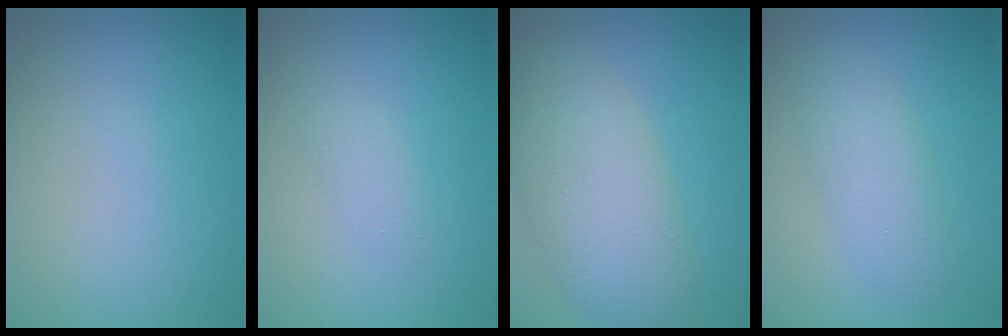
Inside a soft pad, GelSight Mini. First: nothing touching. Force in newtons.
{"total": 1.3, "press": 1.2, "slide": 0.1}
{"total": 7.9, "press": 7.9, "slide": 0.3}
{"total": 3.4, "press": 3.4, "slide": 0.1}